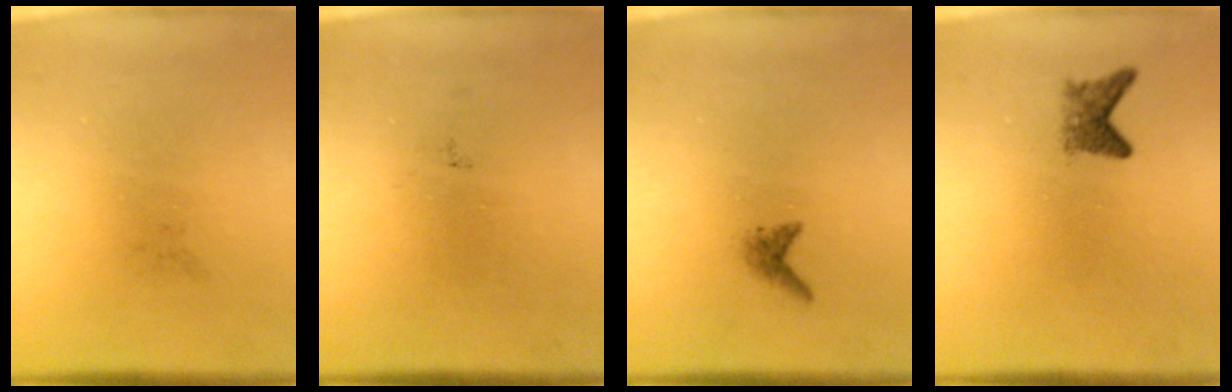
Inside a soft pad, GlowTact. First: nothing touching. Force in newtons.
{"total": 0.0}
{"total": 1.0}
{"total": 2.1}